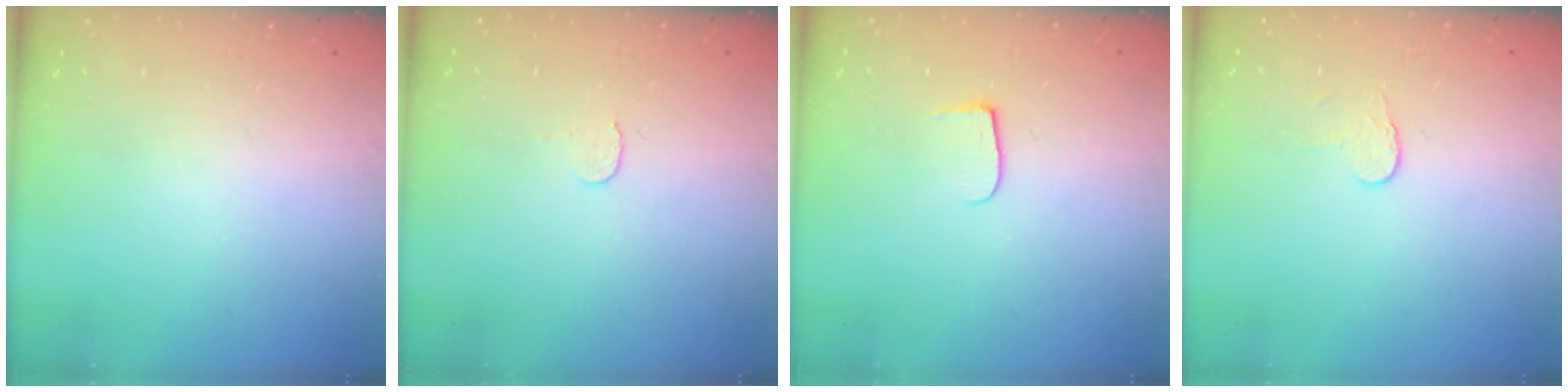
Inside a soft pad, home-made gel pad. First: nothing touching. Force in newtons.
{"total": 3.7, "press": 3.7, "slide": 0.3}
{"total": 6.0, "press": 6.0, "slide": 0.6}
{"total": 3.7, "press": 3.7, "slide": 0.3}